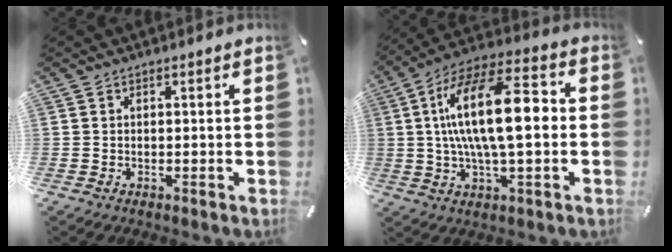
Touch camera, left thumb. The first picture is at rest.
{"total": 19.3, "force": [1.3, 7.7, 17.7], "torque": [-0.339, 0.004, 0.017]}